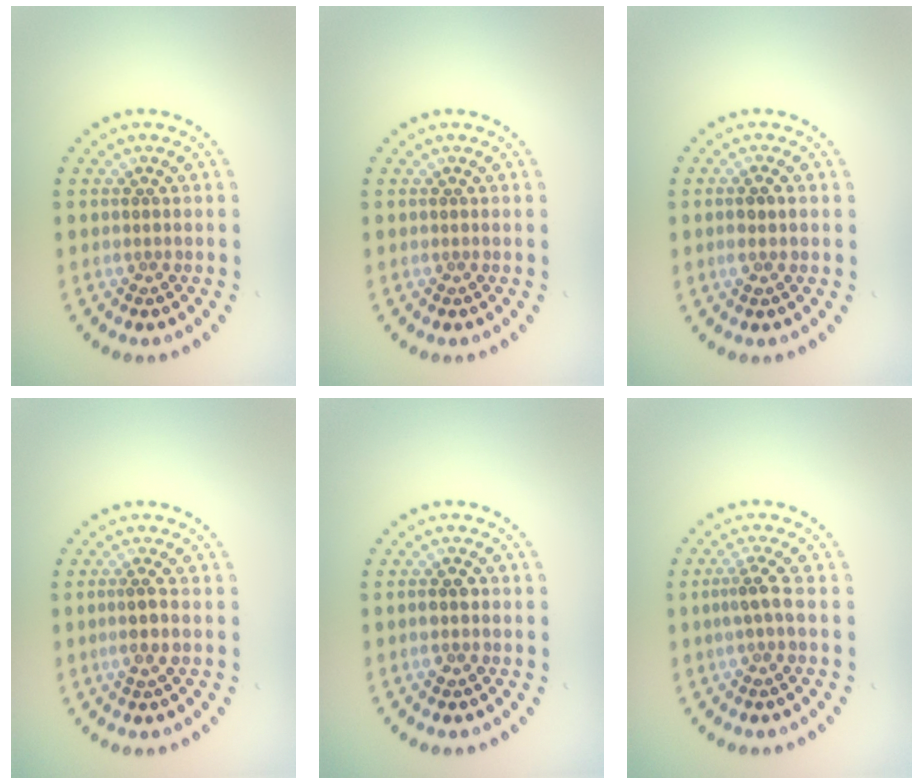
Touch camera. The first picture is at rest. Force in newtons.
{"total": 0.0}
{"total": 1.0, "press": 0.9, "slide": 0.4}
{"total": 1.4, "press": 1.2, "slide": 0.7}
{"total": 1.4, "press": 1.4, "slide": 0.4}
{"total": 2.1, "press": 1.6, "slide": 1.3}